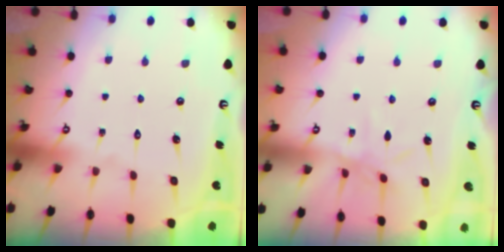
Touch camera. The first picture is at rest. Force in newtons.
{"total": 5.6, "press": 5.6, "slide": 0.6}